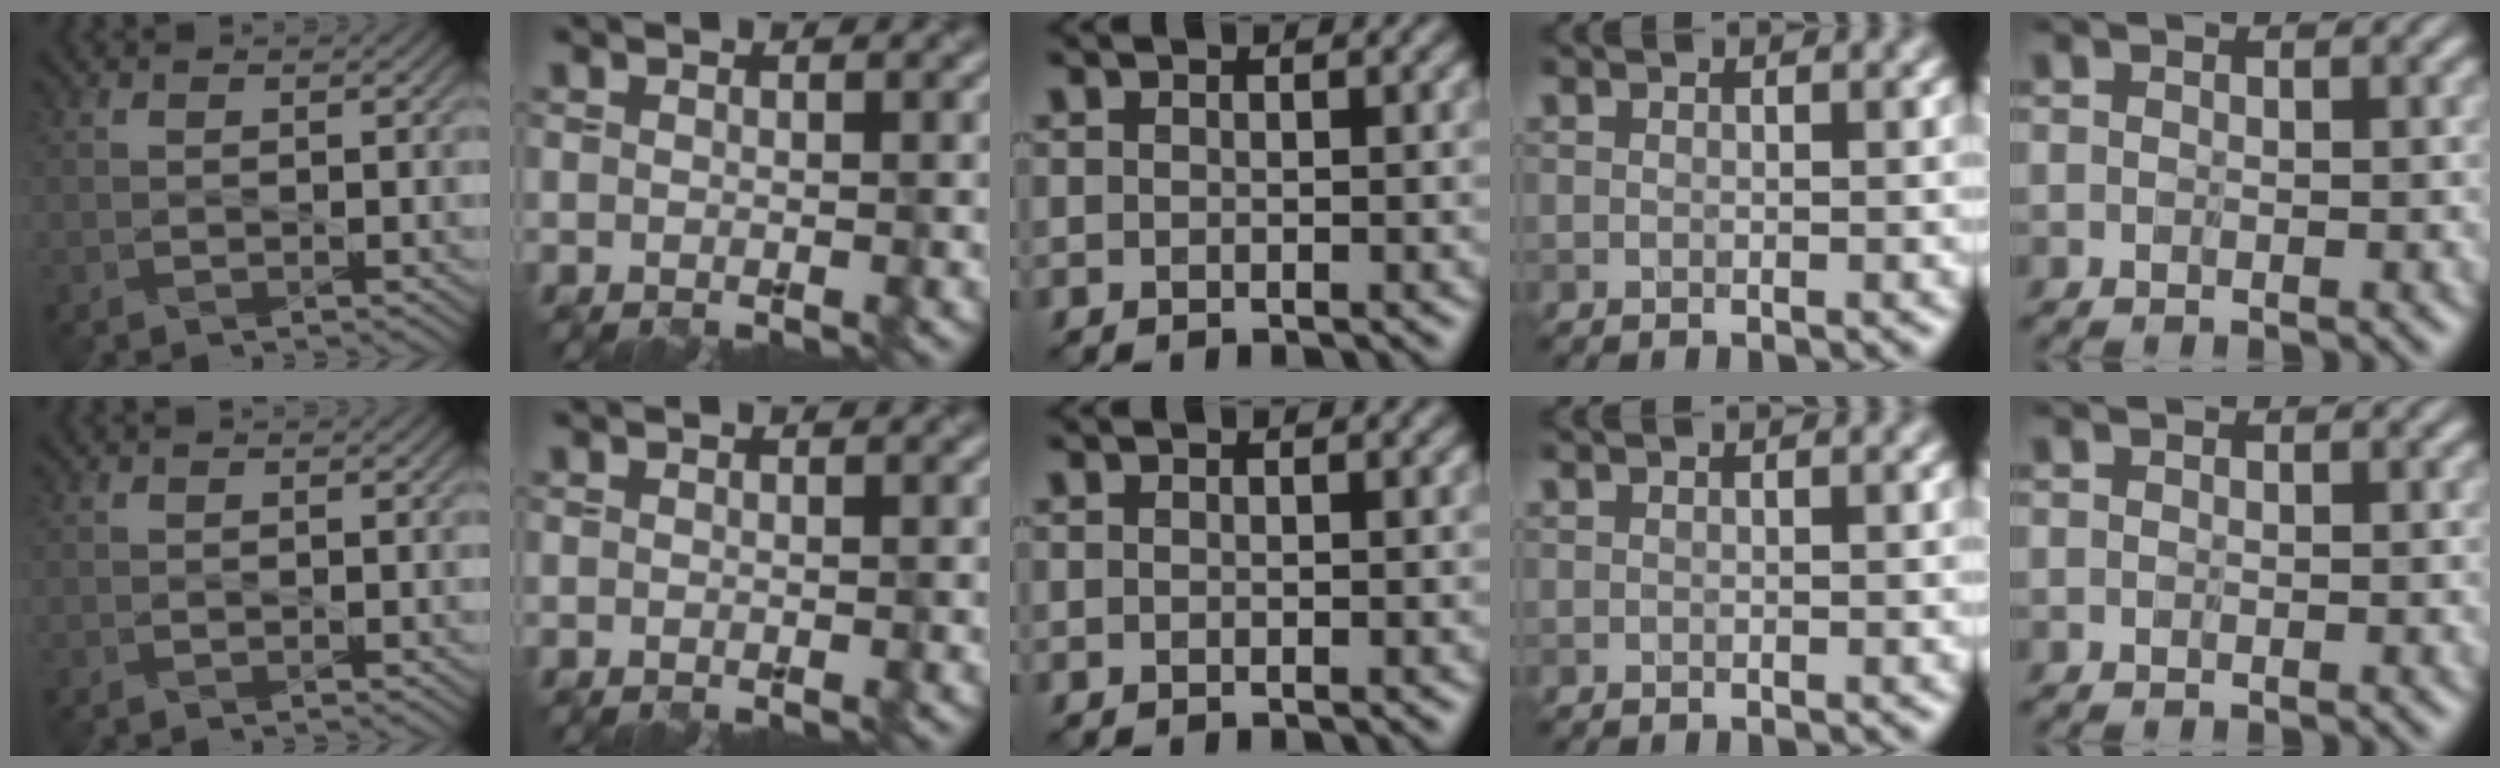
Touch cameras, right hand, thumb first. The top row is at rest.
{}